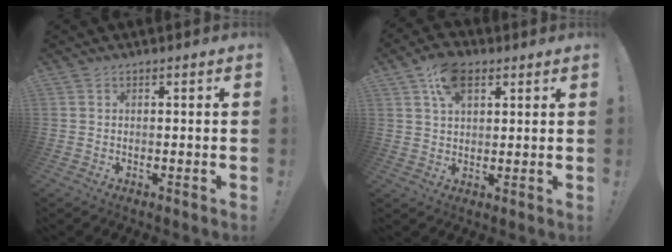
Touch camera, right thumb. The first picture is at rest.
{"total": 9.8, "force": [4.6, 5.9, 6.4], "torque": [-0.101, -0.002, 0.086]}